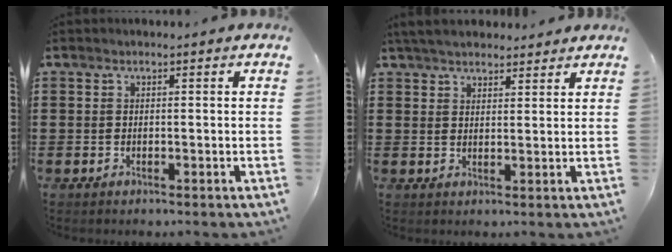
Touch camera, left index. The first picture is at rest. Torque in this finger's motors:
{"motor_torque": [2.14, 0.00, 0.34, 0.12]}